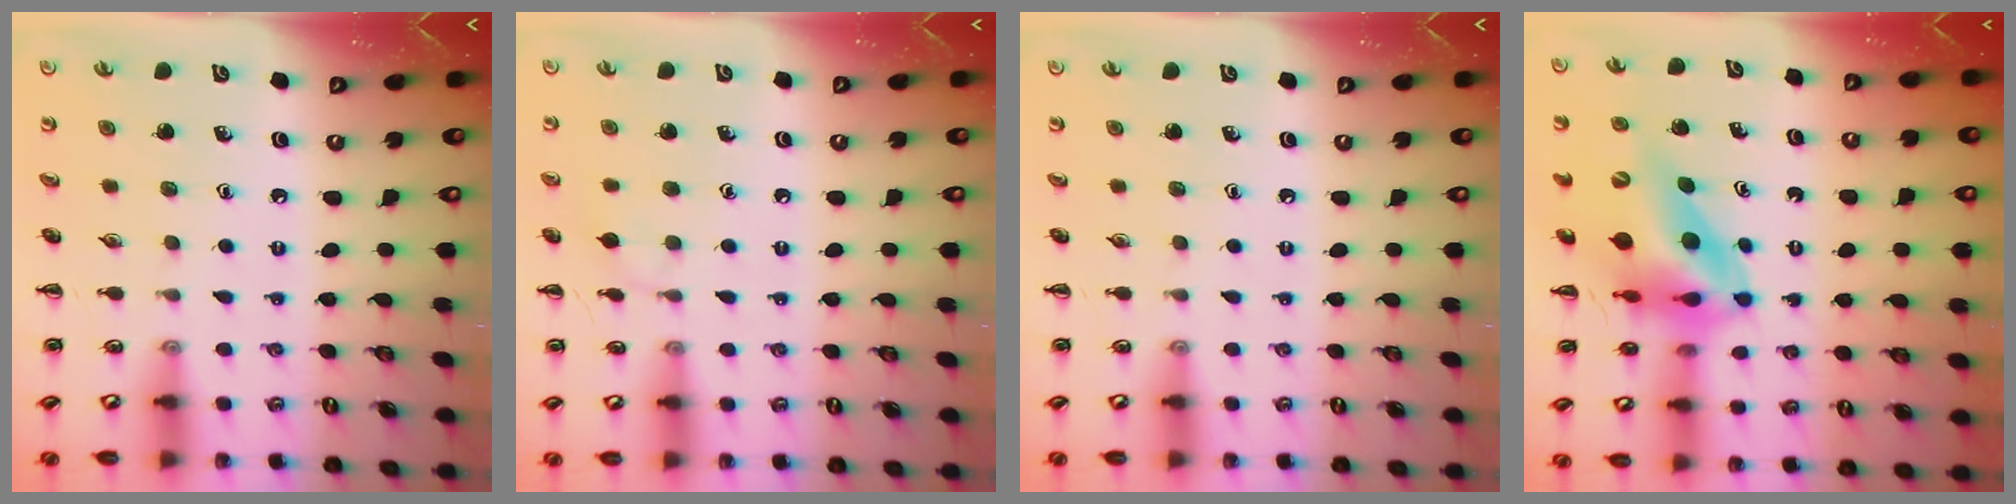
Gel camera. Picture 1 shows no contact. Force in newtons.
{"total": 5.9, "press": 5.7, "slide": 1.8}
{"total": 0.0}
{"total": 12.2, "press": 11.6, "slide": 3.6}